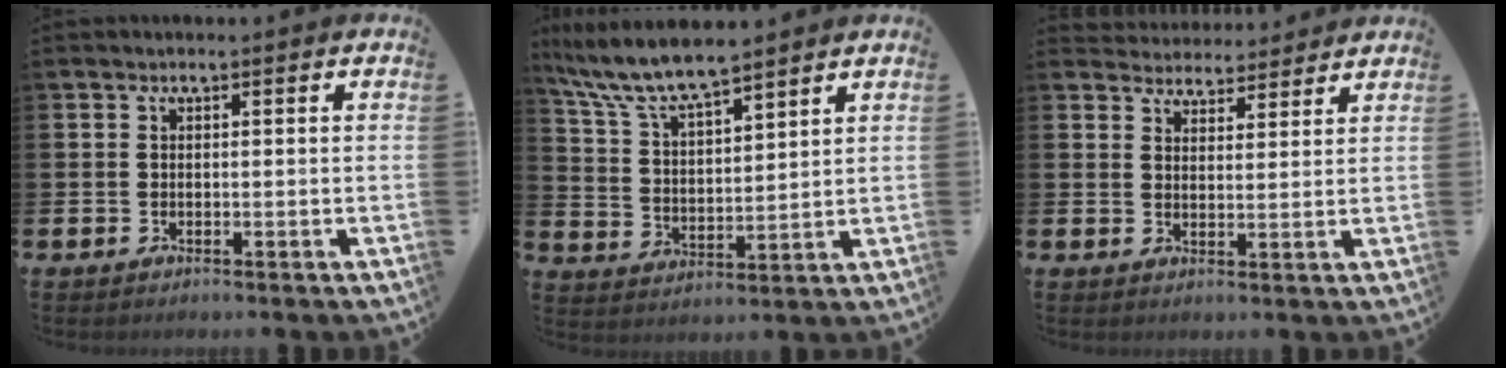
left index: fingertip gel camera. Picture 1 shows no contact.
{"total": 8.0, "force": [7.4, 1.1, 2.9], "torque": [-0.090, -0.036, 0.133]}
{"total": 4.0, "force": [3.9, 0.9, -0.4], "torque": [-0.004, -0.025, 0.071]}